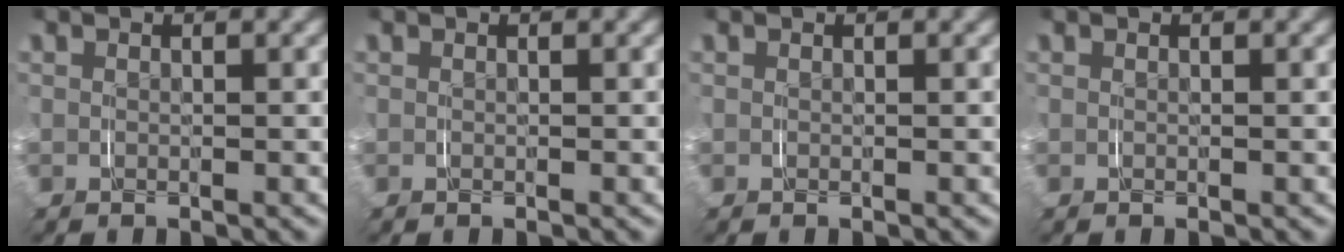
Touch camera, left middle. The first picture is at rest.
{"total": 0.0}
{"total": 0.0}
{"total": 0.0}